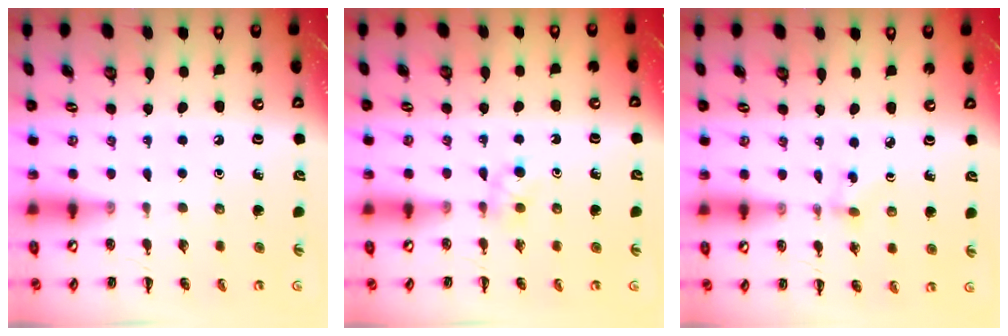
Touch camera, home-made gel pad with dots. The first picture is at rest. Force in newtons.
{"total": 3.0, "press": 2.7, "slide": 1.4}
{"total": 1.6, "press": 1.4, "slide": 0.8}